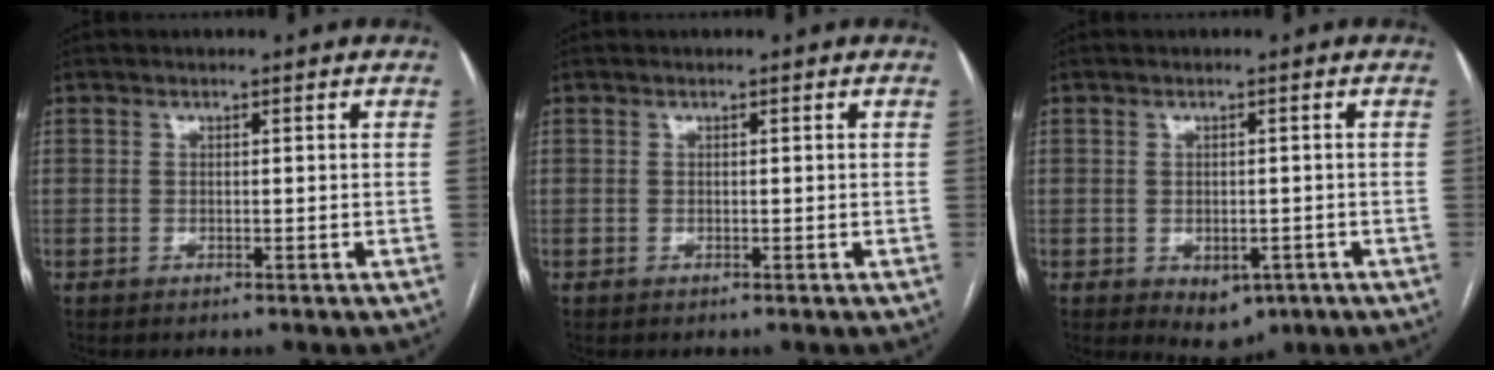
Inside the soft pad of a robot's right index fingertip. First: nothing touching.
{"total": 0.0}
{"total": 4.4, "force": [-1.9, 2.9, 2.7], "torque": [-0.030, -0.001, -0.011]}